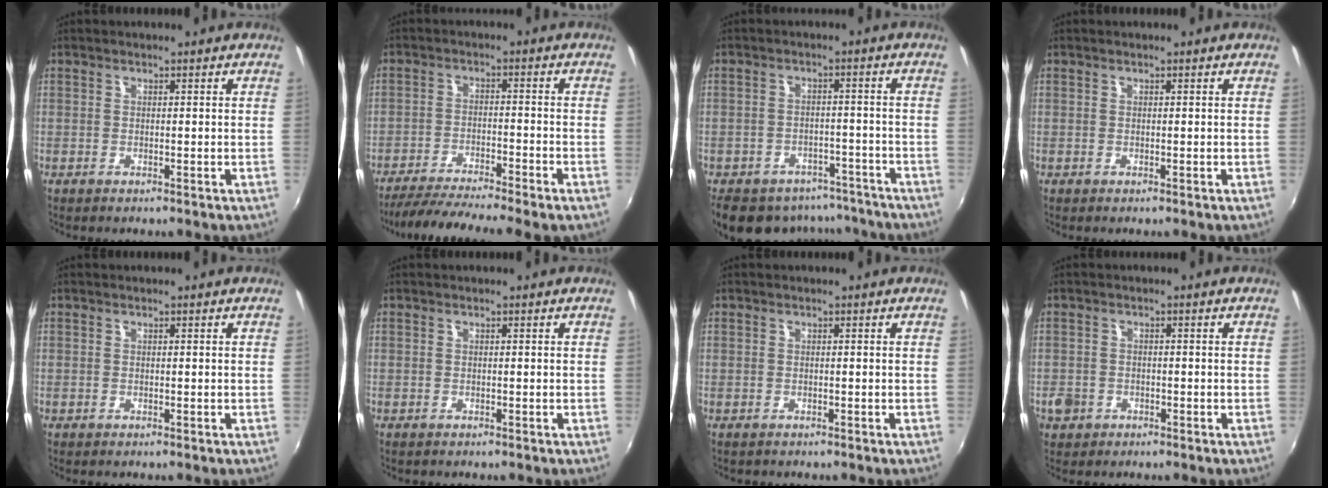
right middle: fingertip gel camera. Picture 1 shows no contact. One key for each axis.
{"total": 13.1, "fx": -11.5, "fy": -0.4, "fz": 6.3, "tx": -0.130, "ty": -0.018, "tz": -0.185}
{"total": 16.0, "fx": -12.6, "fy": 8.1, "fz": 5.5, "tx": -0.130, "ty": 0.016, "tz": -0.155}
{"total": 0.0}
{"total": 0.0}
{"total": 0.0}
{"total": 0.7, "fx": -0.5, "fy": 0.5, "fz": -0.1, "tx": 0.000, "ty": 0.001, "tz": -0.009}
{"total": 3.5, "fx": -1.6, "fy": 2.9, "fz": 1.0, "tx": -0.028, "ty": 0.001, "tz": -0.027}